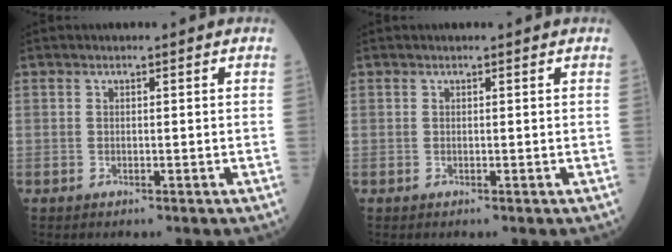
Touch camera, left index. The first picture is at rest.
{"total": 0.0}